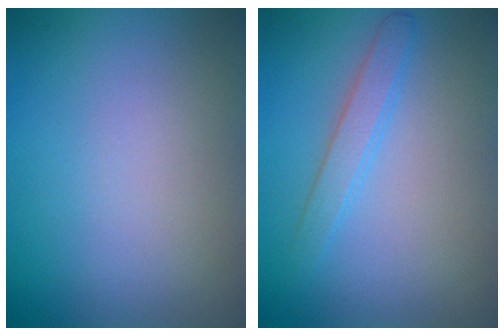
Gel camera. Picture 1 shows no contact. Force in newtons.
{"total": 2.0, "press": 2.0, "slide": 0.0}